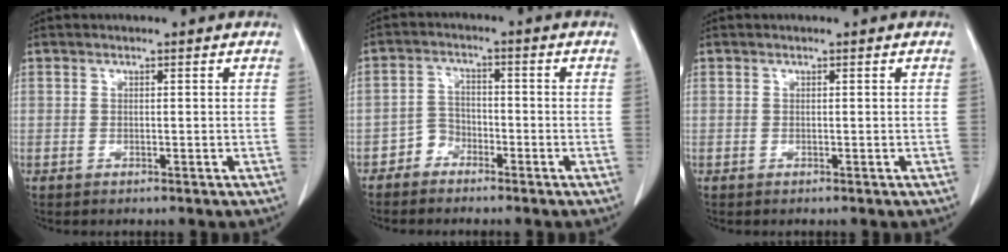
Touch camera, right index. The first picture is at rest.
{"total": 3.2, "force": [-2.2, 2.3, 0.1], "torque": [0.000, 0.012, -0.047]}
{"total": 0.0}